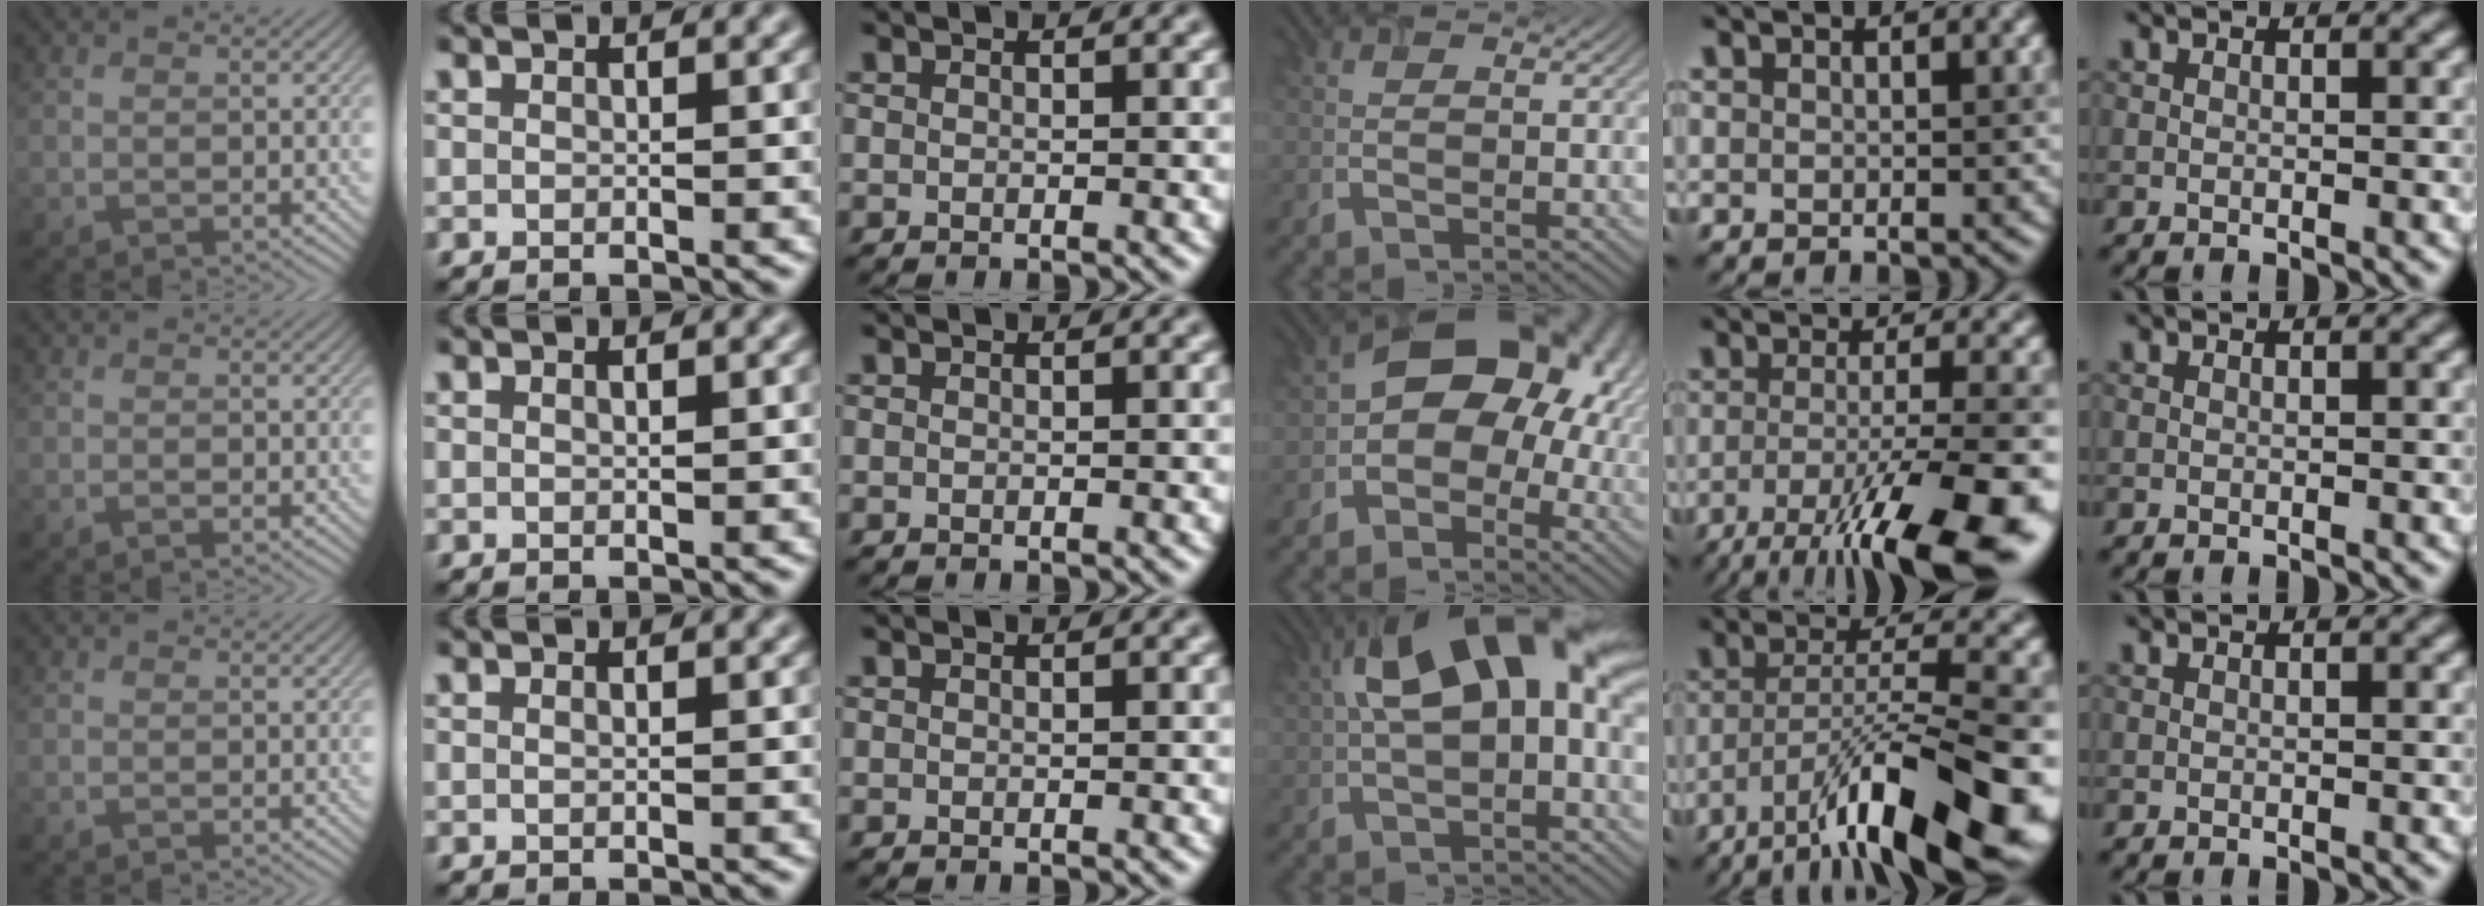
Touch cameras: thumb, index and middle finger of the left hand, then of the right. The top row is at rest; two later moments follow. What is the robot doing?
{"motion": "extract", "object": "airpods case & airpods"}